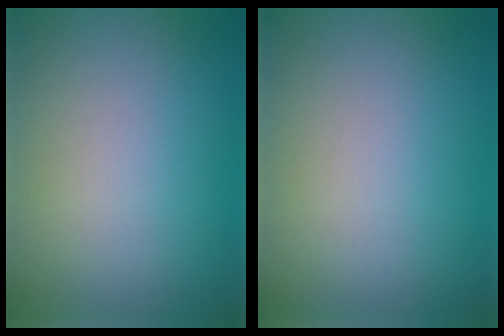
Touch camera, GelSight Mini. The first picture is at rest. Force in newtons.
{"total": 0.0}